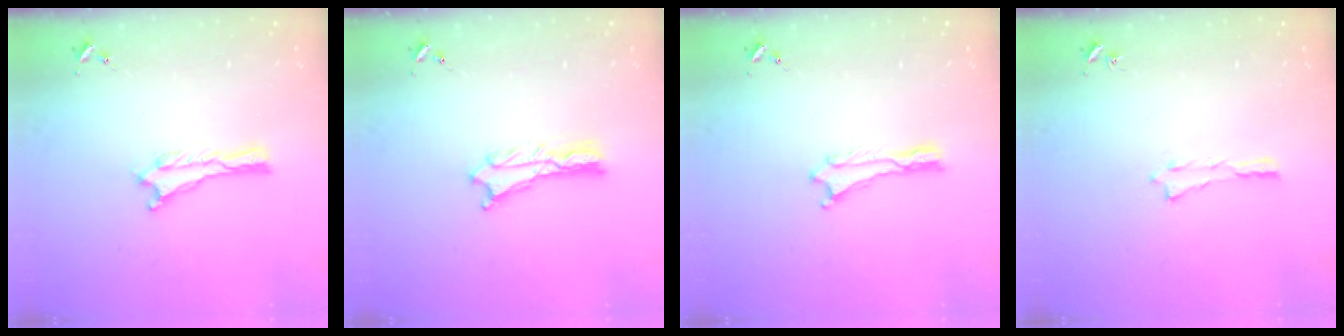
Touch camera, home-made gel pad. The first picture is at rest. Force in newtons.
{"total": 1.3, "press": 1.3, "slide": 0.1}
{"total": 0.0}
{"total": 0.0}